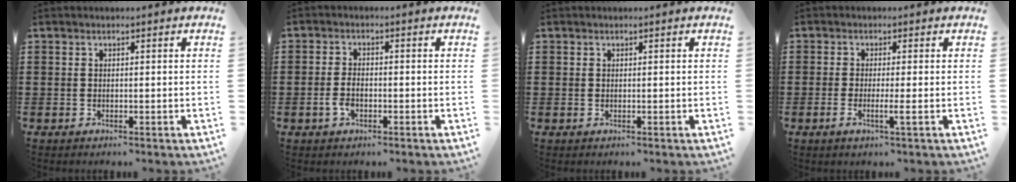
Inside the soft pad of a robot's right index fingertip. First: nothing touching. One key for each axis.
{"total": 2.7, "fx": -1.2, "fy": 1.3, "fz": 2.1, "tx": -0.055, "ty": -0.006, "tz": -0.025}
{"total": 0.0}
{"total": 2.5, "fx": -0.8, "fy": 0.0, "fz": 2.4, "tx": -0.042, "ty": -0.006, "tz": -0.015}